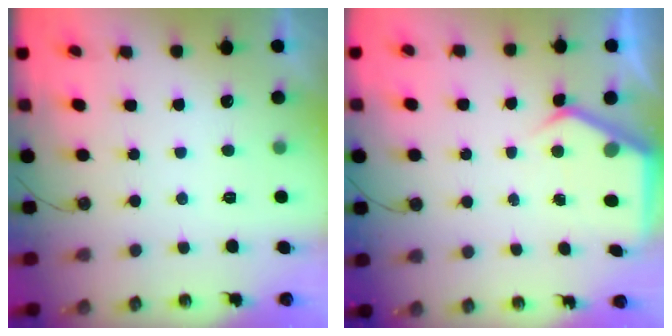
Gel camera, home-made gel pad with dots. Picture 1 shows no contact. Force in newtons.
{"total": 5.5, "press": 5.4, "slide": 0.8}